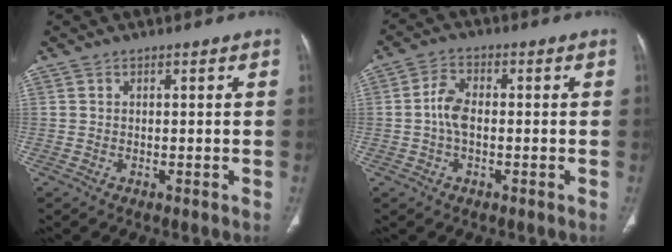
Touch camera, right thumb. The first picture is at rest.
{"total": 4.9, "force": [-0.4, 2.8, 4.0], "torque": [-0.080, 0.012, -0.013]}